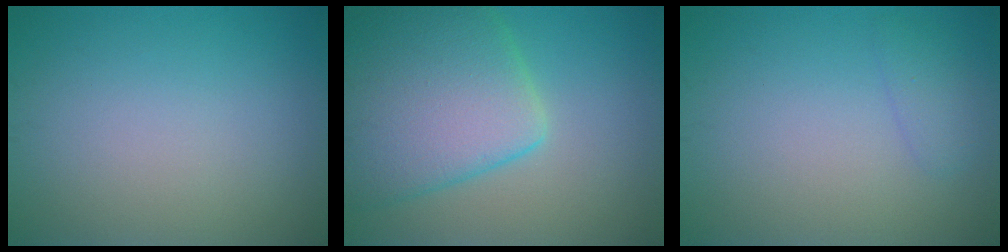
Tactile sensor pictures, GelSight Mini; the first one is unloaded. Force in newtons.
{"total": 9.6, "press": 9.6, "slide": 0.6}
{"total": 1.3, "press": 1.3, "slide": 0.1}